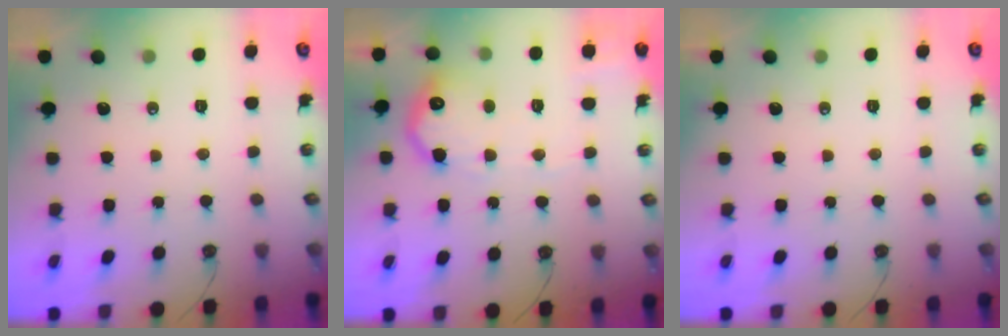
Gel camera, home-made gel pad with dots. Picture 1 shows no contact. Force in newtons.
{"total": 13.6, "press": 13.6, "slide": 0.4}
{"total": 0.0}